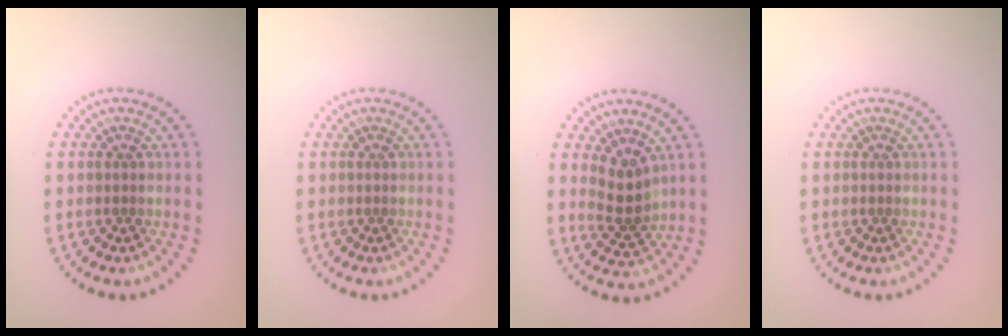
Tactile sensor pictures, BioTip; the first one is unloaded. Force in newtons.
{"total": 0.0}
{"total": 2.6, "press": 2.2, "slide": 1.4}
{"total": 0.0}